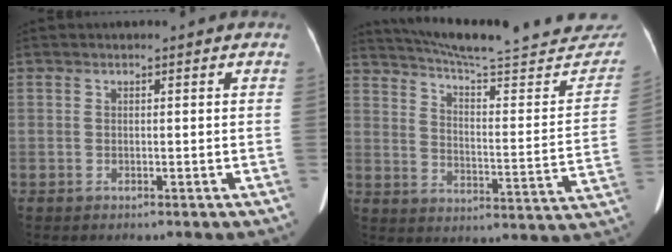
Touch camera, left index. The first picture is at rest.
{"total": 28.5, "force": [26.0, 3.1, 11.0], "torque": [-0.163, -0.091, 0.329]}